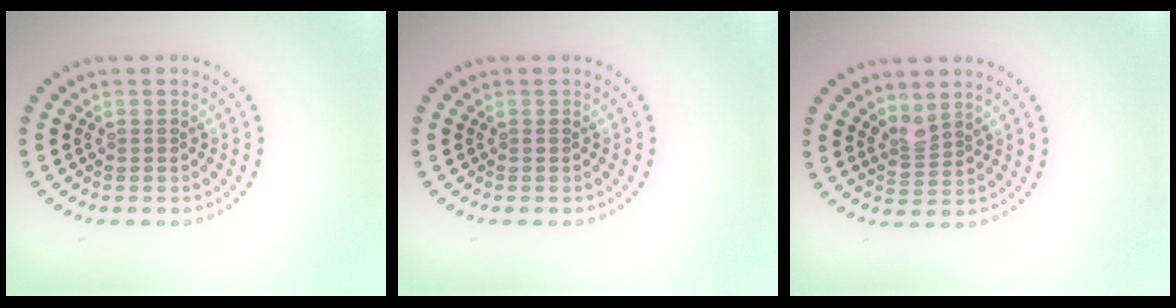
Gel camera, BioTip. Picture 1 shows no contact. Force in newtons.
{"total": 0.0}
{"total": 2.0, "press": 1.5, "slide": 1.3}